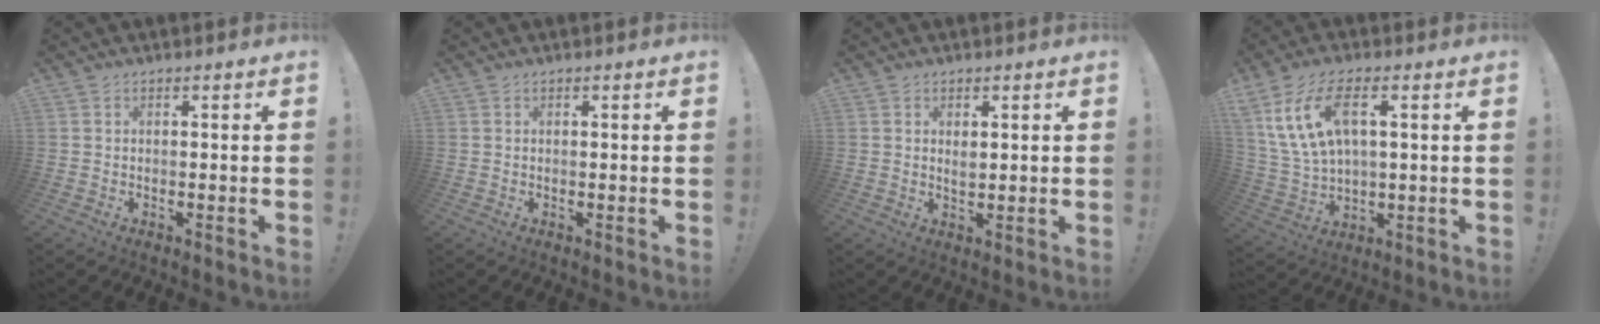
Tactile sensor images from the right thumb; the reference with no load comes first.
{"total": 0.0}
{"total": 2.1, "force": [0.8, 1.4, 1.4], "torque": [-0.015, -0.004, 0.012]}
{"total": 13.5, "force": [5.4, 6.4, 10.6], "torque": [-0.213, -0.010, 0.099]}